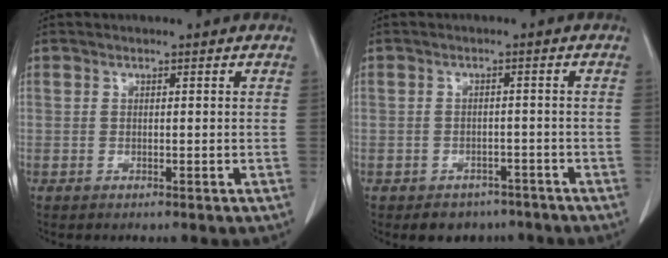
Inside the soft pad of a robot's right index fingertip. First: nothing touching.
{"total": 4.7, "force": [-3.6, 3.0, 0.5], "torque": [0.002, 0.010, -0.046]}